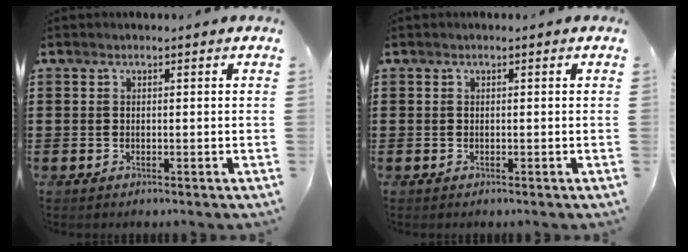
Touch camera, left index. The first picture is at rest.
{"total": 0.0}